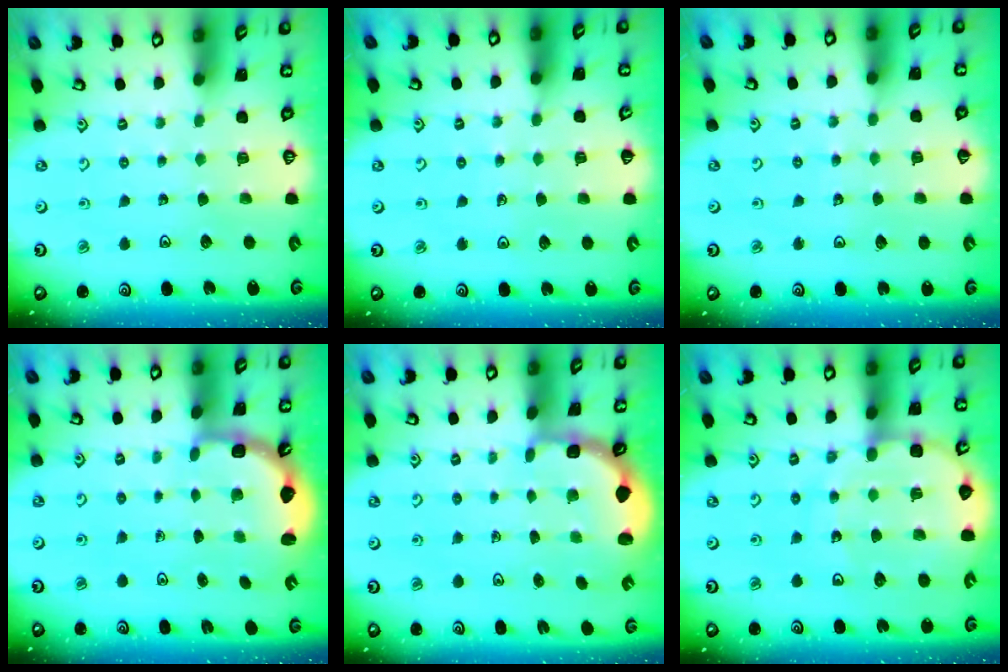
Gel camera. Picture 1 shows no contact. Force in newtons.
{"total": 3.9, "press": 3.9, "slide": 0.4}
{"total": 3.1, "press": 3.1, "slide": 0.6}
{"total": 3.3, "press": 2.4, "slide": 2.3}
{"total": 2.4, "press": 1.7, "slide": 1.7}
{"total": 11.8, "press": 11.4, "slide": 2.9}